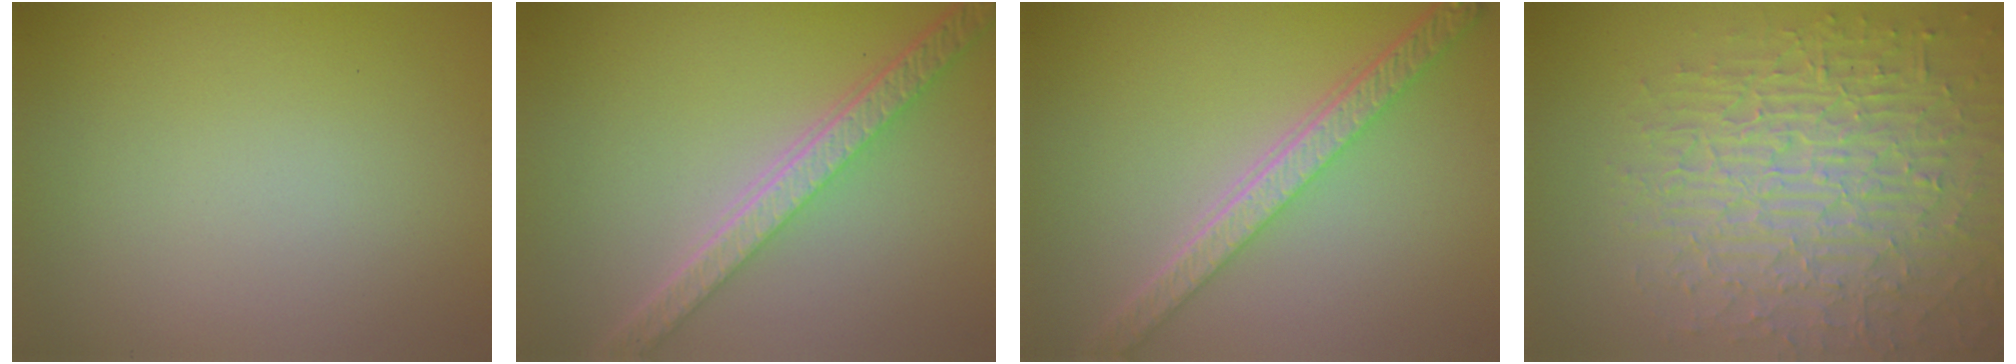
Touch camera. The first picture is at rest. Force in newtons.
{"total": 5.6, "press": 4.3, "slide": 3.7}
{"total": 5.3, "press": 4.1, "slide": 3.4}
{"total": 9.0, "press": 6.2, "slide": 6.5}